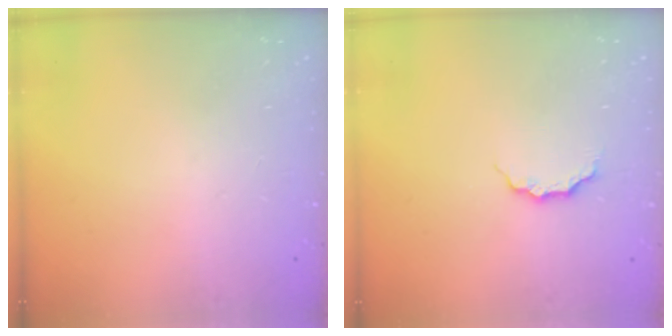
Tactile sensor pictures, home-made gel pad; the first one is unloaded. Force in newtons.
{"total": 2.7, "press": 2.6, "slide": 0.3}